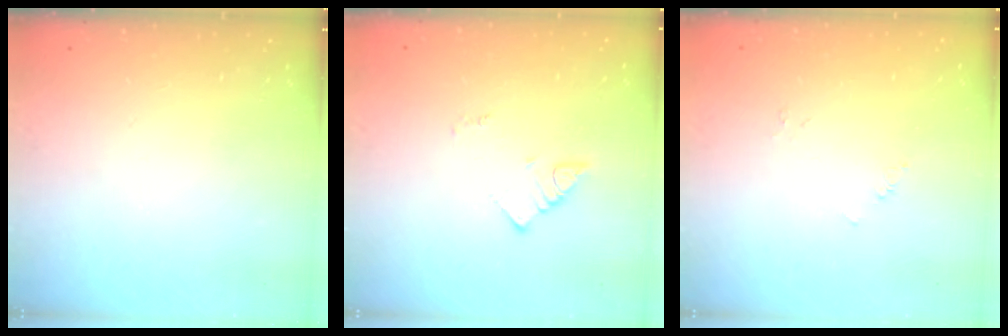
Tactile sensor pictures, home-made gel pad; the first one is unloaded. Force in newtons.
{"total": 2.7, "press": 2.7, "slide": 0.4}
{"total": 0.0}